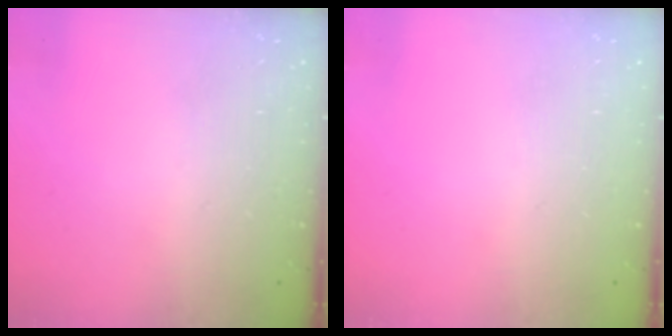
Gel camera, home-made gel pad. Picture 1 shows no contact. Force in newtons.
{"total": 0.0}